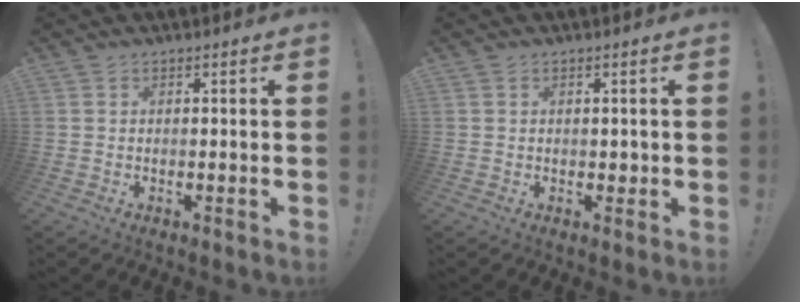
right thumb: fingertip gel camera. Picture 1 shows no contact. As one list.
[{"total": 1.3, "force": [0.2, 1.2, 0.5], "torque": [0.000, 0.002, 0.001]}]